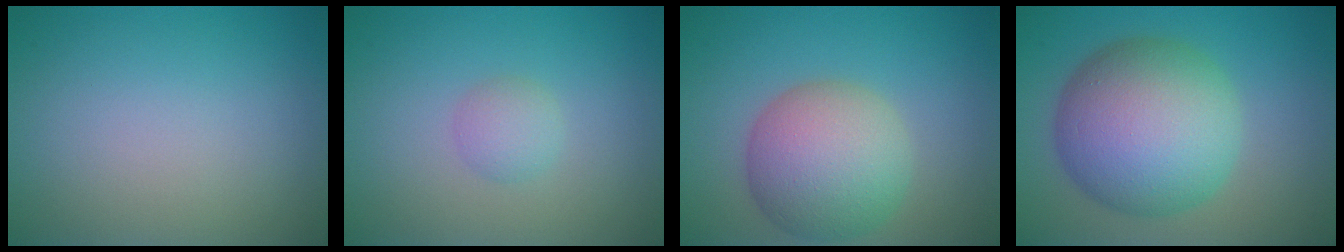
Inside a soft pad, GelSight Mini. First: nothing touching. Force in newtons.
{"total": 1.6, "press": 1.6, "slide": 0.0}
{"total": 7.4, "press": 7.4, "slide": 0.1}
{"total": 11.4, "press": 11.4, "slide": 0.3}